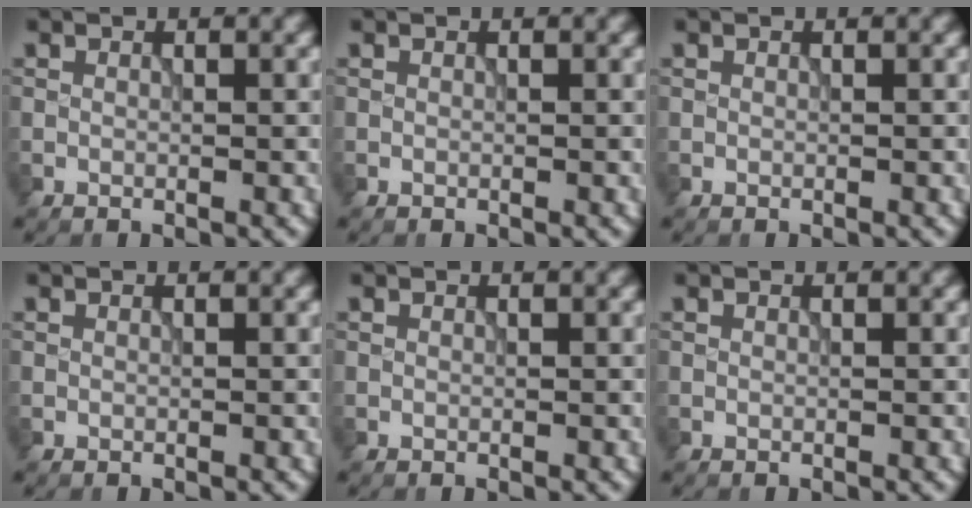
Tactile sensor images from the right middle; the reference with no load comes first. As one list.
[{"total": 0.0}, {"total": 0.0}, {"total": 0.0}, {"total": 0.0}, {"total": 0.0}]